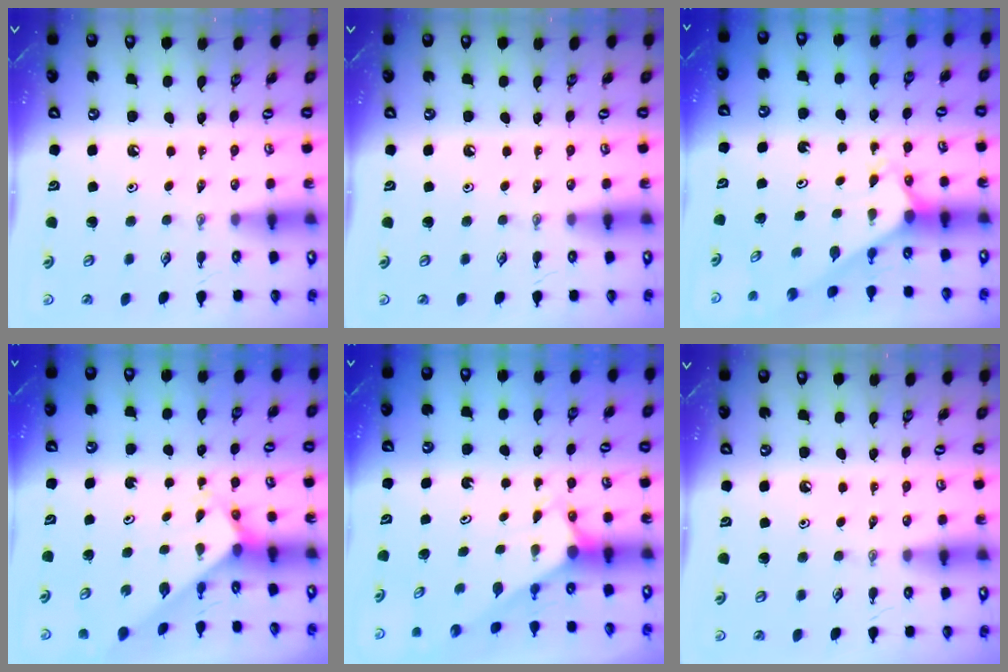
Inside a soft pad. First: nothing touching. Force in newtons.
{"total": 0.0}
{"total": 2.2, "press": 2.2, "slide": 0.2}
{"total": 2.6, "press": 2.6, "slide": 0.2}
{"total": 2.8, "press": 2.8, "slide": 0.0}
{"total": 0.0}